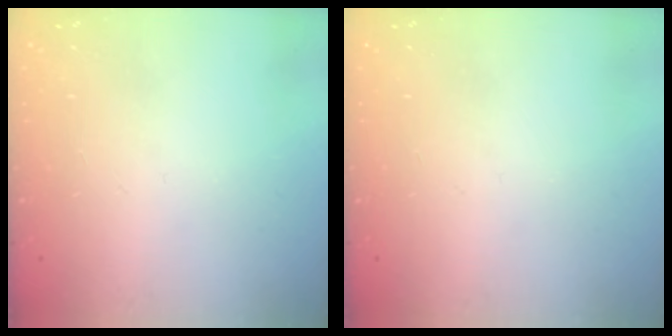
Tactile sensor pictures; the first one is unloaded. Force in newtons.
{"total": 0.0}